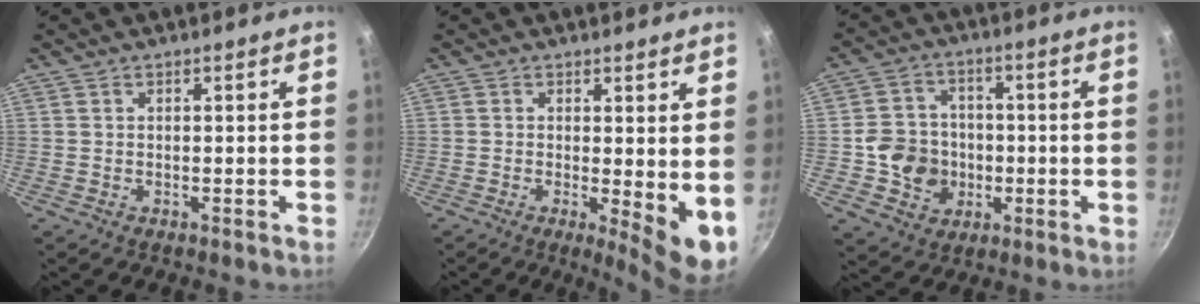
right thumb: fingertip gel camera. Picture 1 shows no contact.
{"total": 7.6, "force": [0.0, 2.3, 7.3], "torque": [-0.094, -0.020, 0.002]}
{"total": 10.0, "force": [-1.5, 9.1, 3.8], "torque": [-0.036, 0.024, -0.026]}